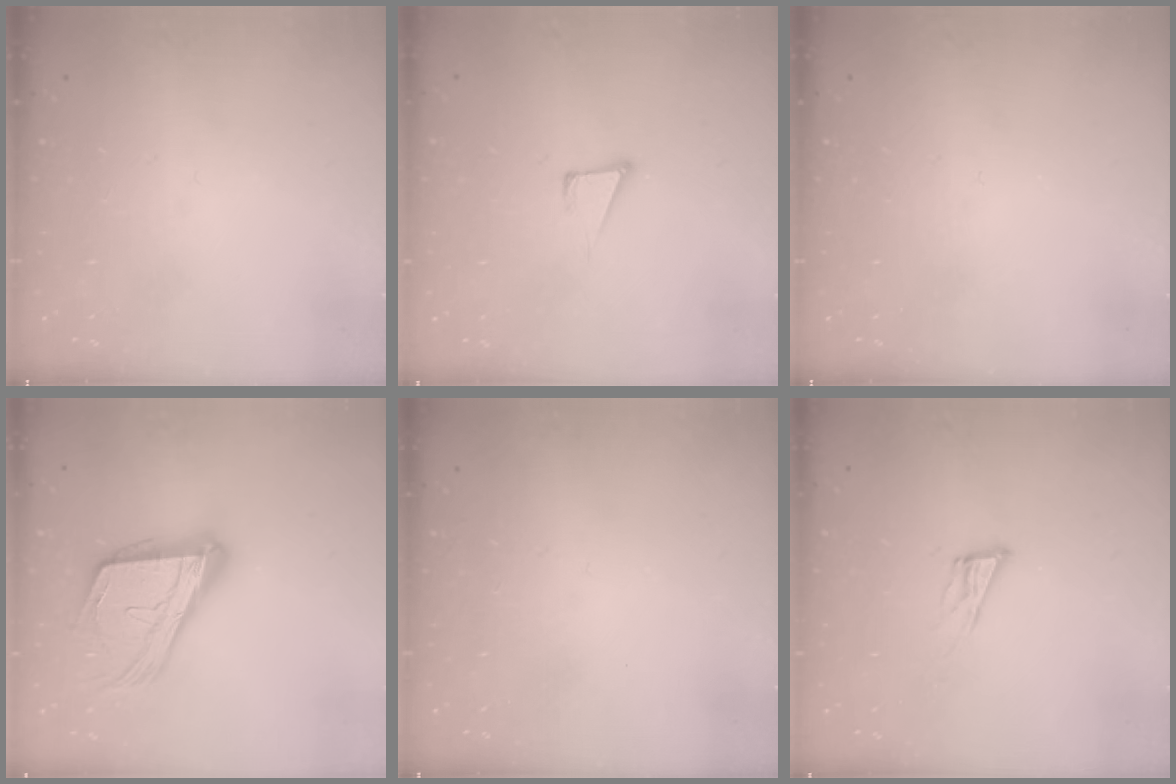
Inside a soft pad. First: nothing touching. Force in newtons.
{"total": 4.8, "press": 3.8, "slide": 2.9}
{"total": 0.0}
{"total": 20.2, "press": 19.7, "slide": 4.4}
{"total": 1.6, "press": 1.6, "slide": 0.1}
{"total": 9.2, "press": 8.7, "slide": 3.0}